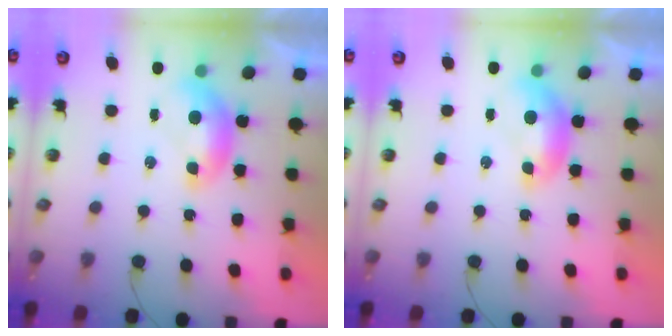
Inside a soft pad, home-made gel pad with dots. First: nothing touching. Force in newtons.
{"total": 0.0}